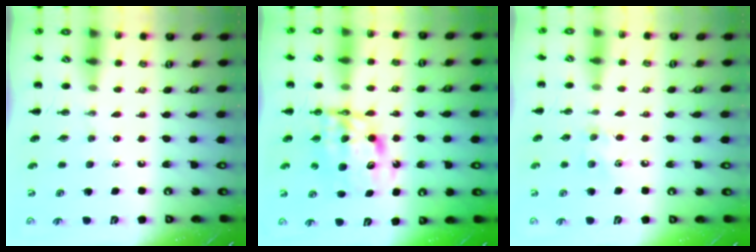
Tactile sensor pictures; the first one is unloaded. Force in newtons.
{"total": 9.1, "press": 8.7, "slide": 2.7}
{"total": 6.2, "press": 6.1, "slide": 1.2}